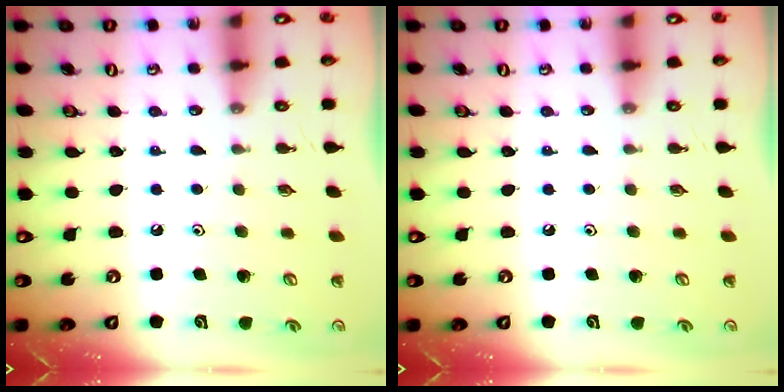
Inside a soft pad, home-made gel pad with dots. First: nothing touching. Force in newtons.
{"total": 0.0}